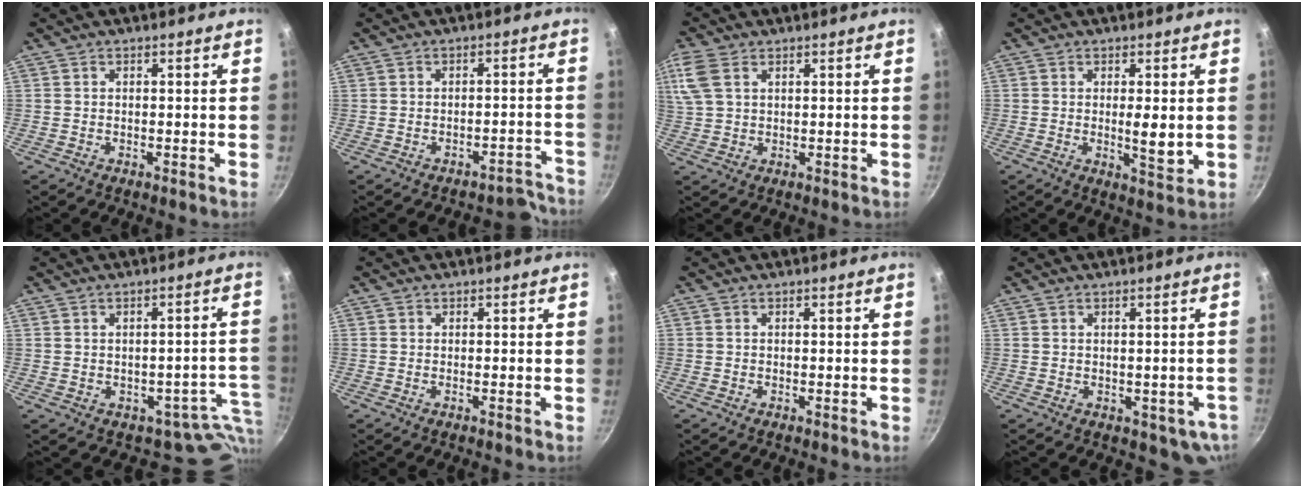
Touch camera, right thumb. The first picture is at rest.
{"total": 5.4, "force": [-4.8, 2.3, 0.7], "torque": [0.046, 0.059, -0.045]}
{"total": 9.0, "force": [3.8, 5.7, 5.8], "torque": [-0.137, 0.018, 0.080]}
{"total": 4.6, "force": [0.4, 1.2, 4.4], "torque": [-0.072, -0.018, 0.009]}
{"total": 8.7, "force": [-2.5, 6.7, 5.0], "torque": [0.004, 0.026, -0.017]}
{"total": 0.0}
{"total": 0.0}
{"total": 5.1, "force": [-0.9, 3.4, 3.6], "torque": [-0.027, 0.010, 0.001]}